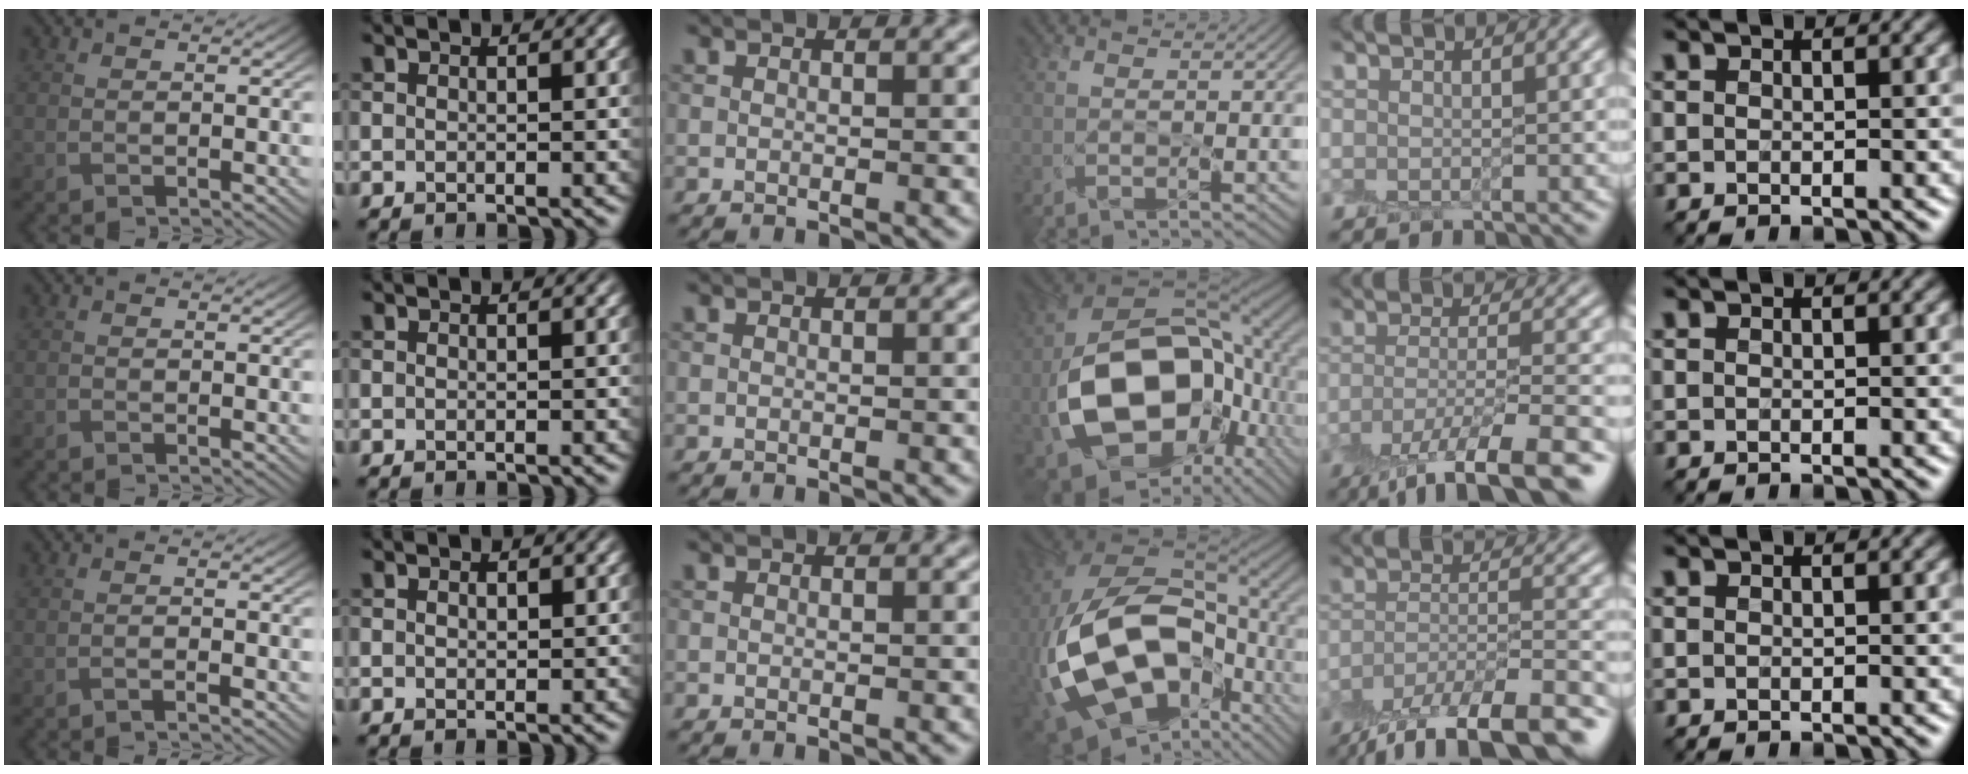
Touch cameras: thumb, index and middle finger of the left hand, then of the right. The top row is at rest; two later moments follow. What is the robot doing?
{"motion": "peel", "object": "plastic screen protector"}